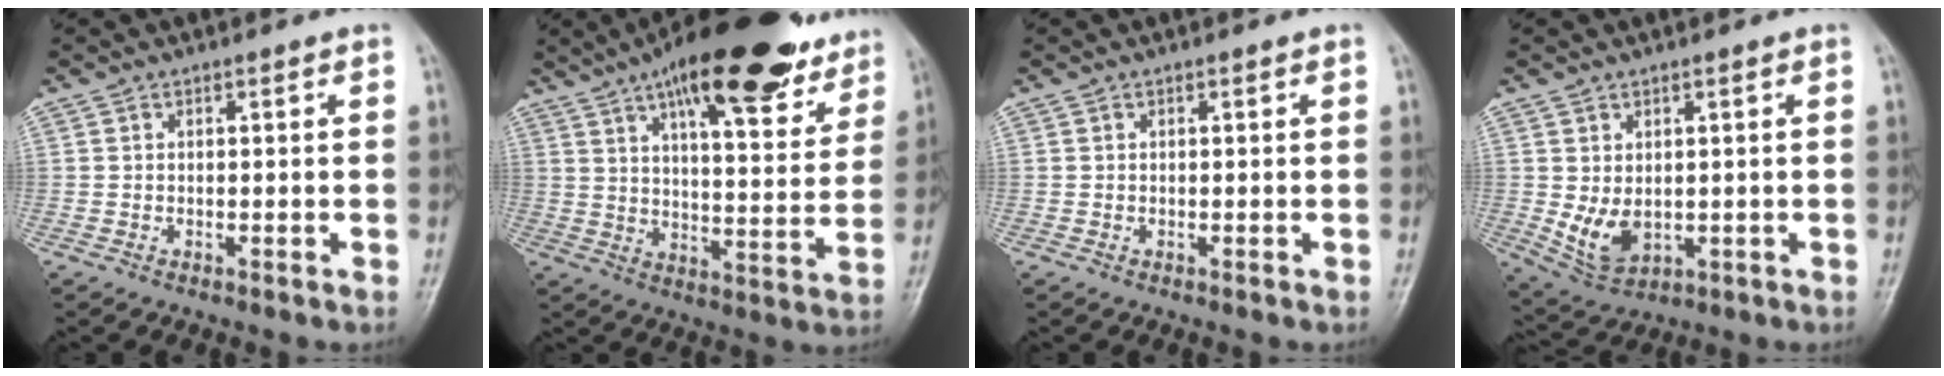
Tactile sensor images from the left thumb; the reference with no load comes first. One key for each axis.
{"total": 25.3, "fx": 16.6, "fy": 8.5, "fz": 17.2, "tx": -0.221, "ty": -0.039, "tz": 0.240}
{"total": 0.0}
{"total": 7.0, "fx": 0.2, "fy": 4.6, "fz": 5.2, "tx": -0.082, "ty": -0.013, "tz": 0.022}